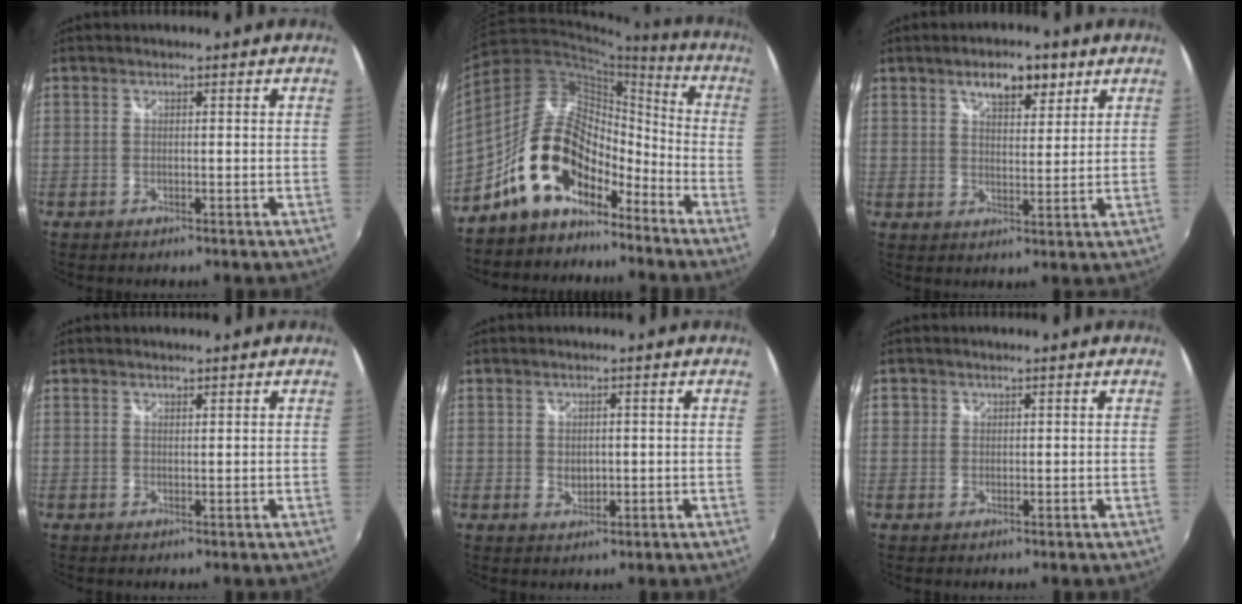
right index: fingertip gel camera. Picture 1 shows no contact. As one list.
[{"total": 15.7, "force": [-10.6, 8.1, 8.2], "torque": [-0.155, 0.029, -0.186]}, {"total": 7.0, "force": [4.2, 3.1, 4.5], "torque": [-0.069, 0.009, 0.068]}, {"total": 0.6, "force": [0.6, 0.2, 0.0], "torque": [0.001, -0.001, 0.012]}, {"total": 2.4, "force": [0.1, 1.9, 1.4], "torque": [-0.019, -0.002, 0.004]}, {"total": 1.5, "force": [0.2, 1.4, 0.2], "torque": [-0.005, 0.002, 0.000]}]